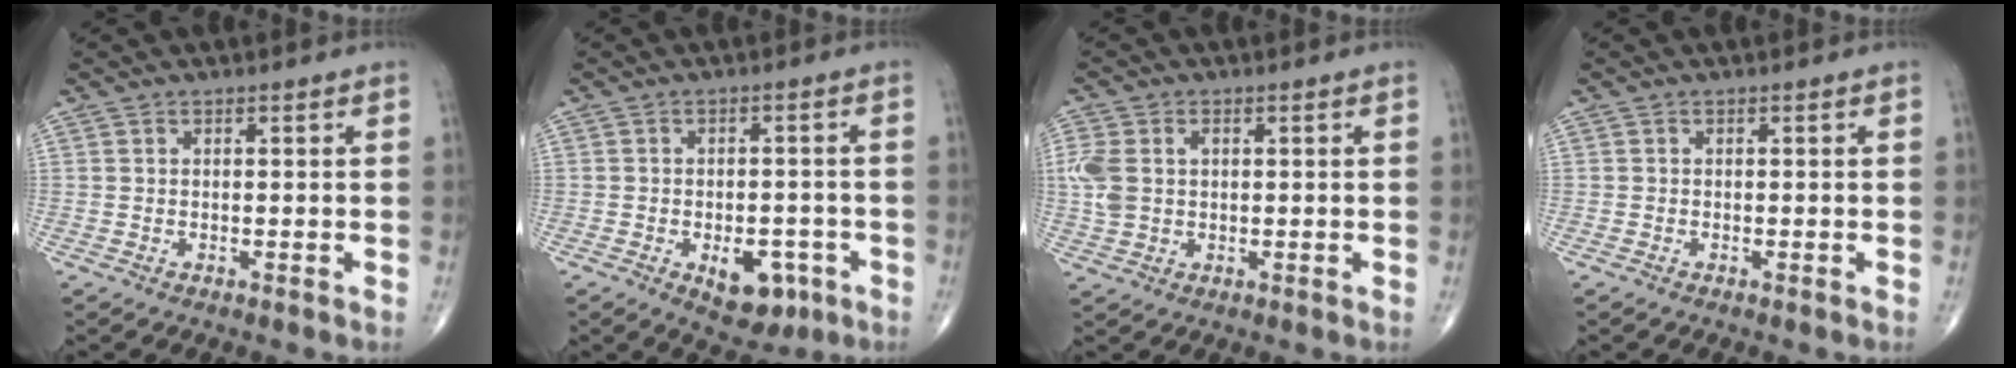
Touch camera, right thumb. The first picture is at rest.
{"total": 8.0, "force": [-3.3, 4.6, 5.6], "torque": [-0.053, 0.014, -0.035]}
{"total": 6.5, "force": [0.8, 4.6, 4.5], "torque": [-0.117, 0.016, 0.018]}
{"total": 0.0}